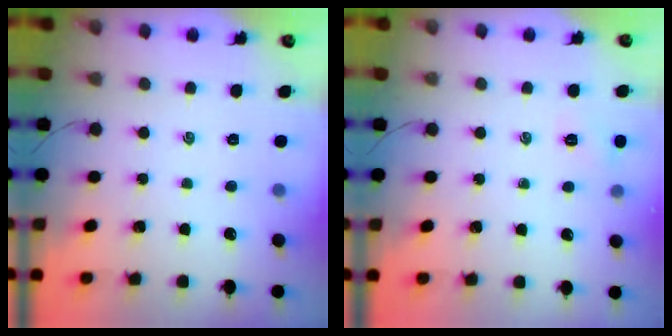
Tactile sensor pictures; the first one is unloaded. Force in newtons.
{"total": 5.1, "press": 4.9, "slide": 1.3}